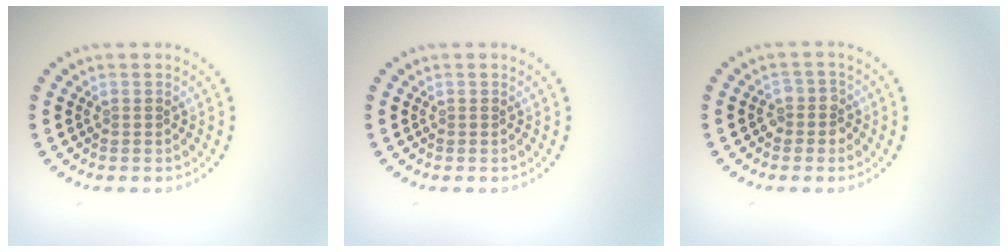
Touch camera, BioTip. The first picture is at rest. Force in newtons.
{"total": 0.0}
{"total": 1.7, "press": 1.5, "slide": 0.8}